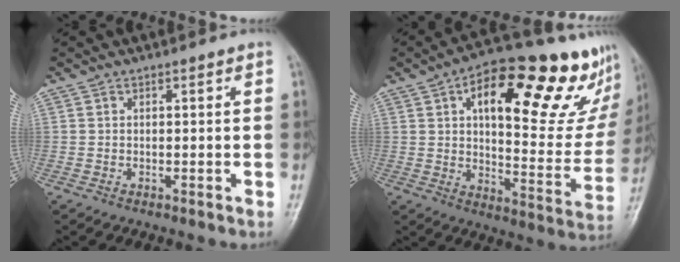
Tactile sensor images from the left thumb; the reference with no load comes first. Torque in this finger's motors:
{"motor_torque": [1.13, 1.23, 1.73, -1.04, 0.19]}